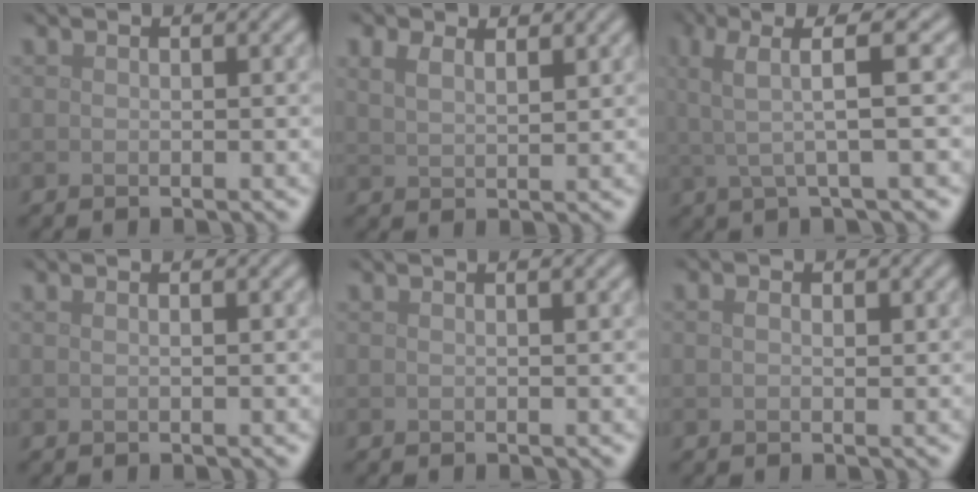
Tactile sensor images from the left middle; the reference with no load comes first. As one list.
[{"total": 3.3, "force": [2.2, 1.6, 1.8], "torque": [-0.035, 0.010, 0.032]}, {"total": 5.3, "force": [1.3, 0.9, 5.0], "torque": [-0.096, 0.011, 0.021]}, {"total": 0.6, "force": [0.2, 0.2, 0.5], "torque": [-0.010, -0.001, 0.003]}, {"total": 0.6, "force": [0.3, 0.1, 0.5], "torque": [-0.004, 0.005, 0.003]}, {"total": 1.3, "force": [0.4, 0.8, 0.9], "torque": [-0.011, -0.003, 0.006]}]